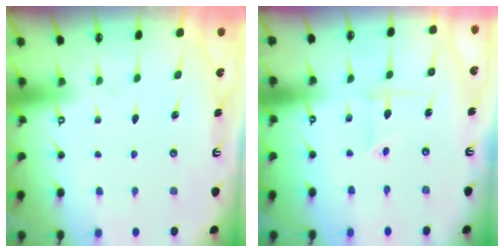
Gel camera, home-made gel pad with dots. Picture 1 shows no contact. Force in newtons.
{"total": 2.5, "press": 2.5, "slide": 0.1}